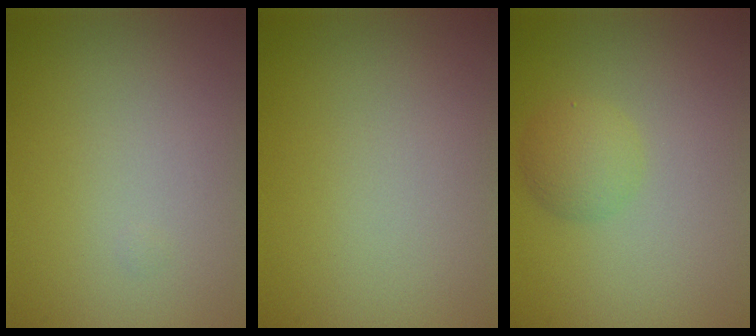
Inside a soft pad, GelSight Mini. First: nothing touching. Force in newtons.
{"total": 0.0}
{"total": 2.1, "press": 2.1, "slide": 0.0}